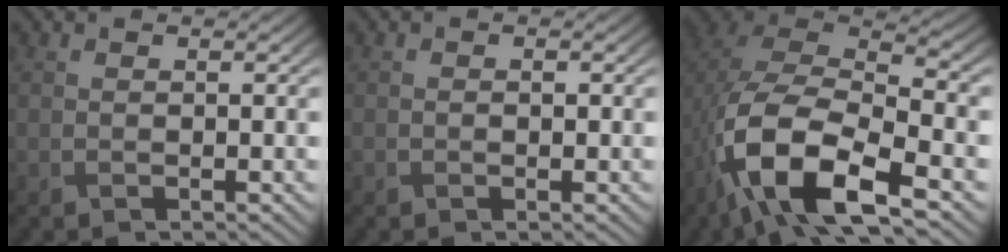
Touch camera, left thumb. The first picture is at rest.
{"total": 0.6, "force": [-0.1, 0.4, 0.5], "torque": [-0.007, -0.002, 0.000]}
{"total": 14.8, "force": [-6.4, 7.0, 11.3], "torque": [-0.246, -0.029, -0.123]}